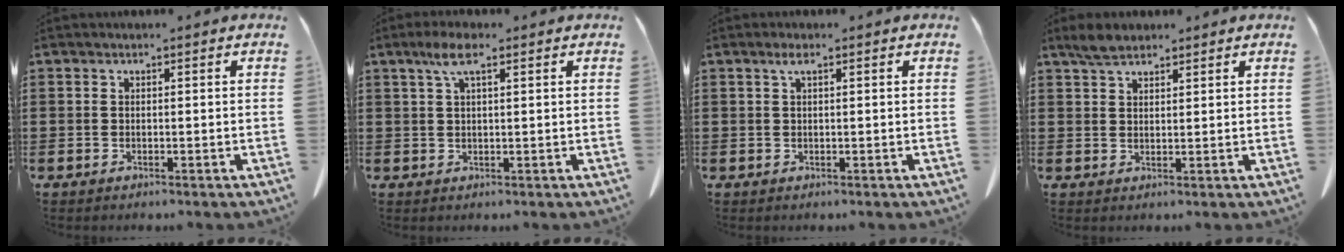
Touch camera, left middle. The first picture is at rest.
{"total": 4.5, "force": [2.2, 1.1, 3.7], "torque": [-0.079, 0.007, 0.038]}
{"total": 1.6, "force": [0.7, 0.3, 1.5], "torque": [-0.031, 0.003, 0.011]}
{"total": 3.2, "force": [2.6, 1.2, 1.6], "torque": [-0.037, 0.005, 0.050]}